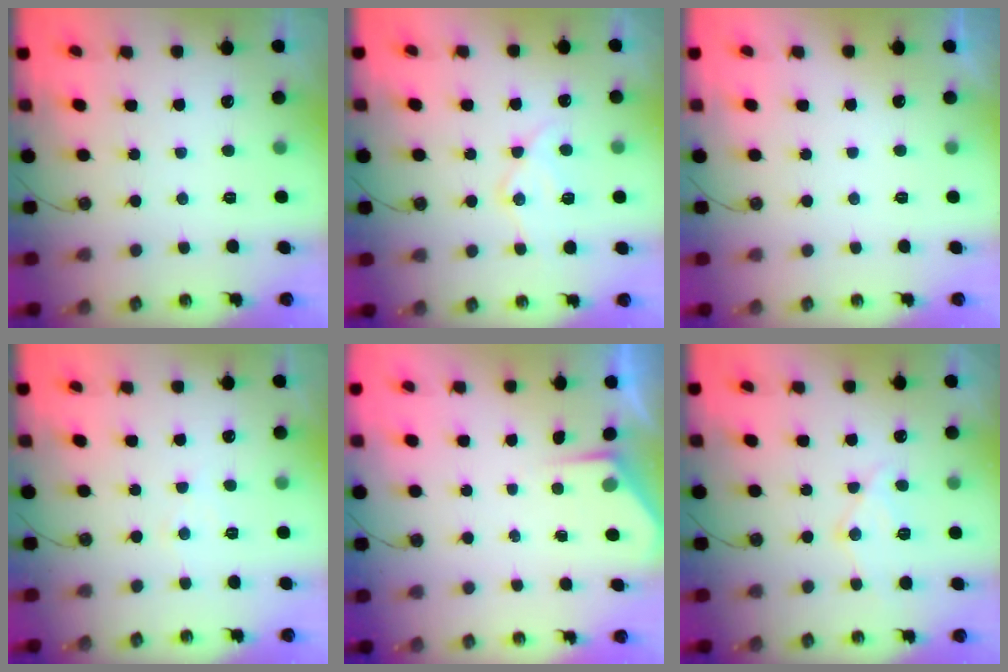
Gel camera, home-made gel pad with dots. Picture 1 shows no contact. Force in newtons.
{"total": 13.4, "press": 13.3, "slide": 1.2}
{"total": 0.0}
{"total": 4.9, "press": 4.8, "slide": 0.7}
{"total": 2.5, "press": 2.5, "slide": 0.4}
{"total": 12.1, "press": 12.1, "slide": 1.1}